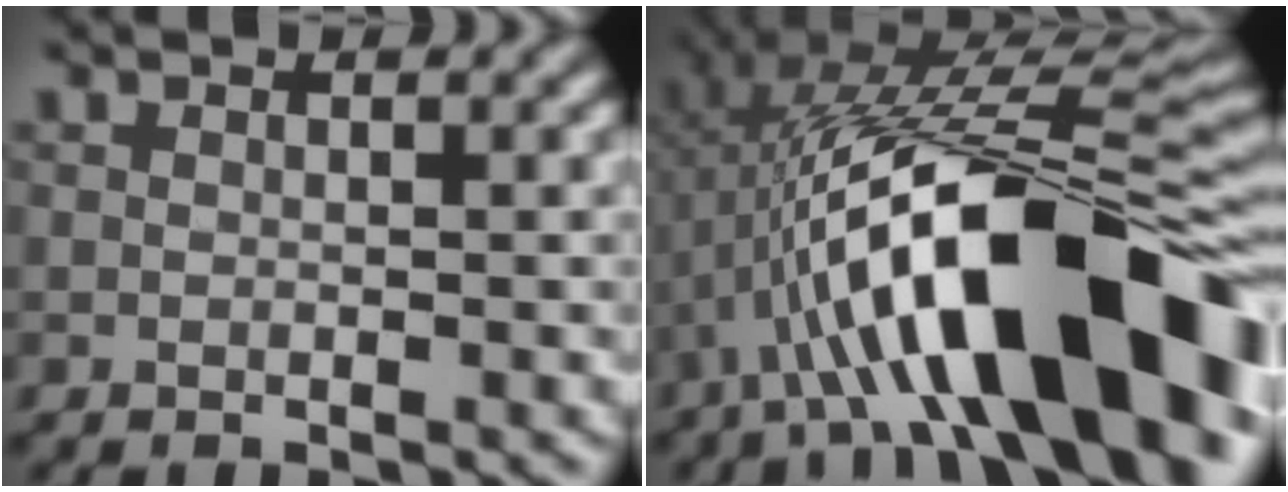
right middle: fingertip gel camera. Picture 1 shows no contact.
{"total": 15.6, "force": [-4.5, 5.3, 14.0], "torque": [-0.220, 0.043, -0.069]}